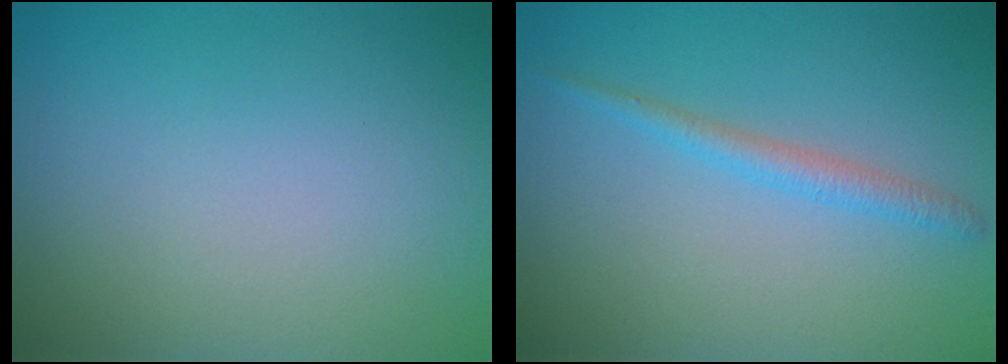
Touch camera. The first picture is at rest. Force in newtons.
{"total": 1.8, "press": 1.8, "slide": 0.1}